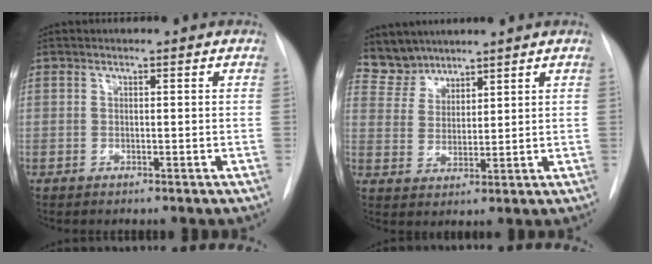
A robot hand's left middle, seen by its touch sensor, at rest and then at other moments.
{"total": 4.9, "force": [4.6, 1.7, -0.4], "torque": [0.009, 0.008, 0.098]}